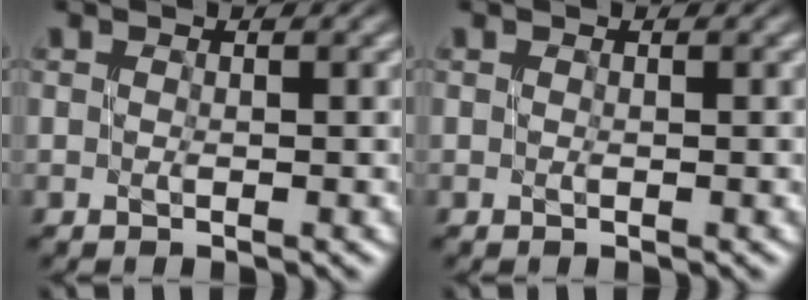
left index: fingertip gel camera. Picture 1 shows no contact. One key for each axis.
{"total": 0.0}